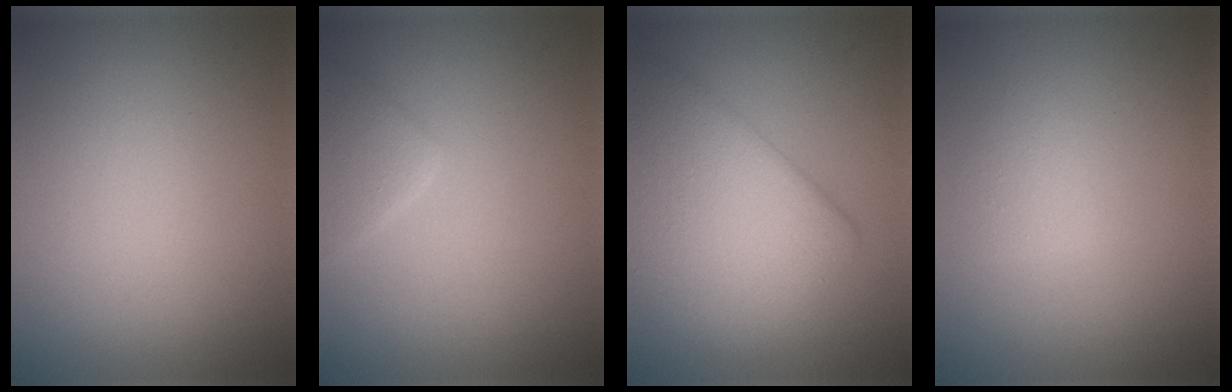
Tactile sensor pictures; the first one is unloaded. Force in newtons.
{"total": 2.2, "press": 2.2, "slide": 0.1}
{"total": 7.4, "press": 7.4, "slide": 0.3}
{"total": 1.3, "press": 1.3, "slide": 0.1}